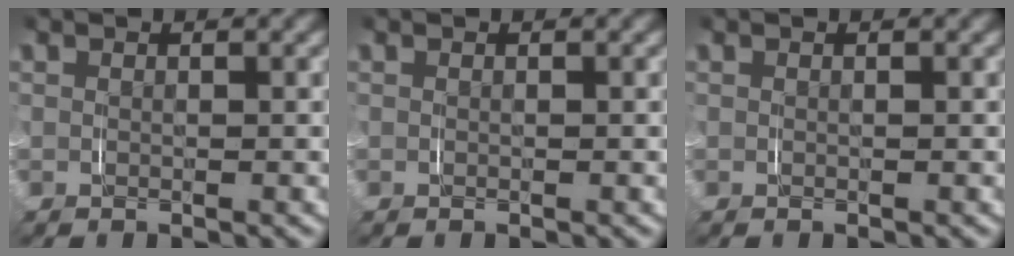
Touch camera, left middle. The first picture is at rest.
{"total": 0.0}
{"total": 0.0}